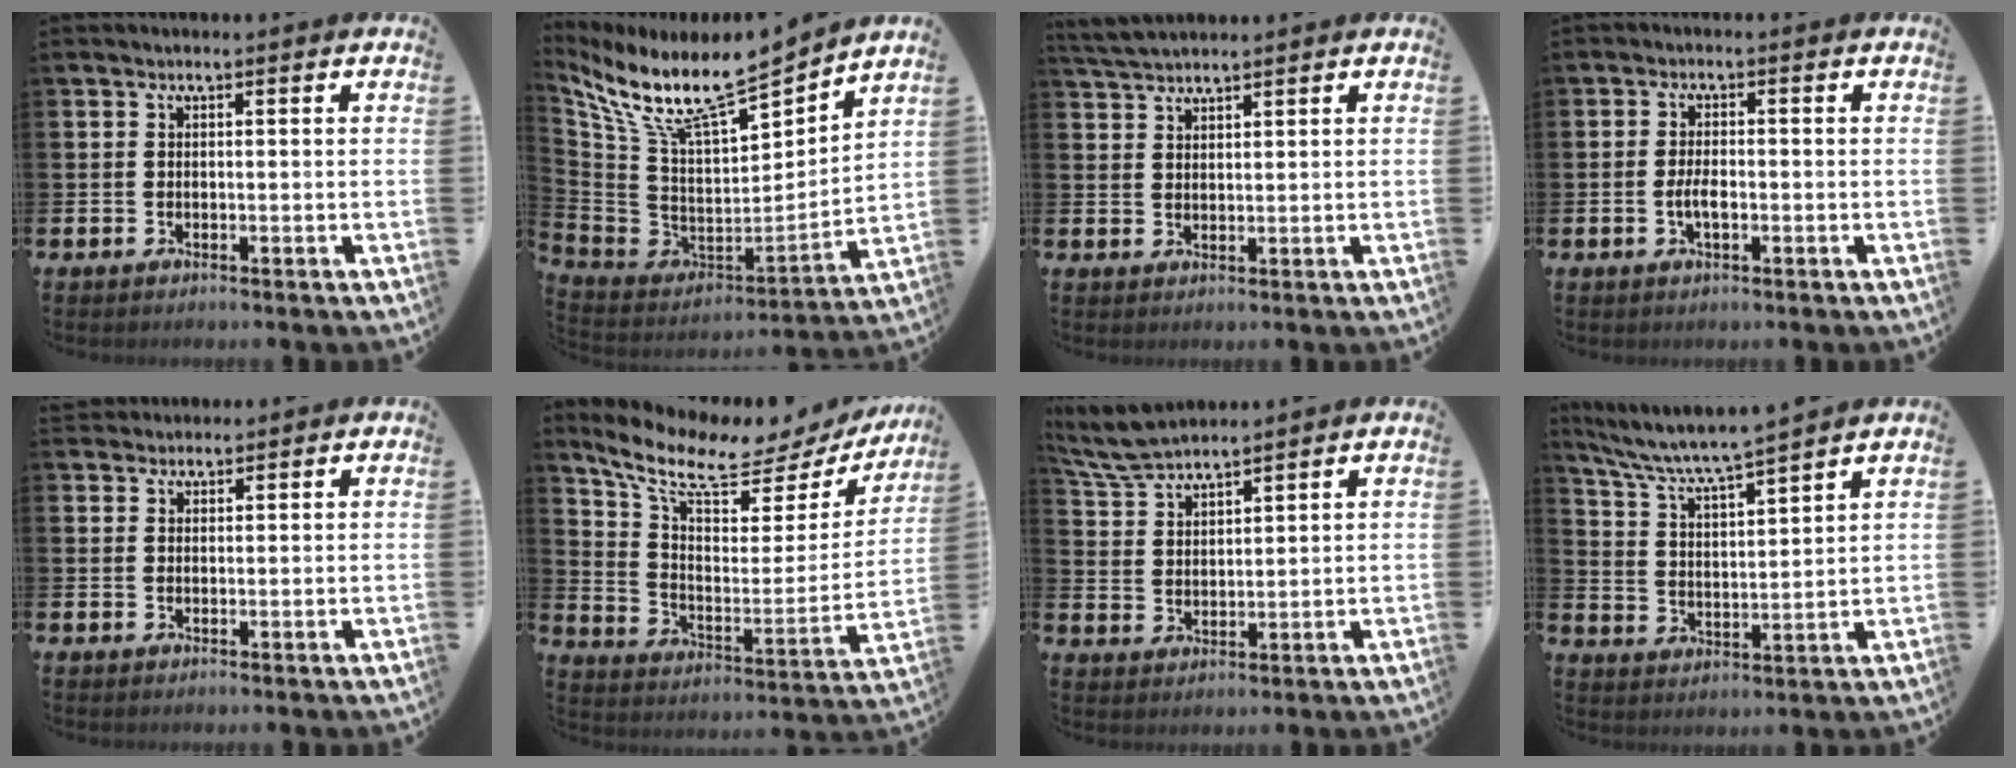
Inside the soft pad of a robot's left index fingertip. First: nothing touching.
{"total": 11.3, "force": [9.7, 1.9, 5.5], "torque": [-0.143, -0.077, 0.166]}
{"total": 3.1, "force": [3.0, 0.4, 0.6], "torque": [-0.026, -0.006, 0.059]}
{"total": 2.6, "force": [-0.6, 1.1, 2.2], "torque": [-0.028, -0.003, -0.015]}
{"total": 2.2, "force": [2.1, 0.8, -0.2], "torque": [0.006, -0.005, 0.038]}
{"total": 9.1, "force": [7.6, 3.3, 3.8], "torque": [-0.110, -0.053, 0.125]}
{"total": 6.0, "force": [5.8, 0.9, 1.5], "torque": [-0.056, -0.019, 0.108]}
{"total": 6.4, "force": [6.1, 0.1, 2.0], "torque": [-0.067, -0.043, 0.101]}